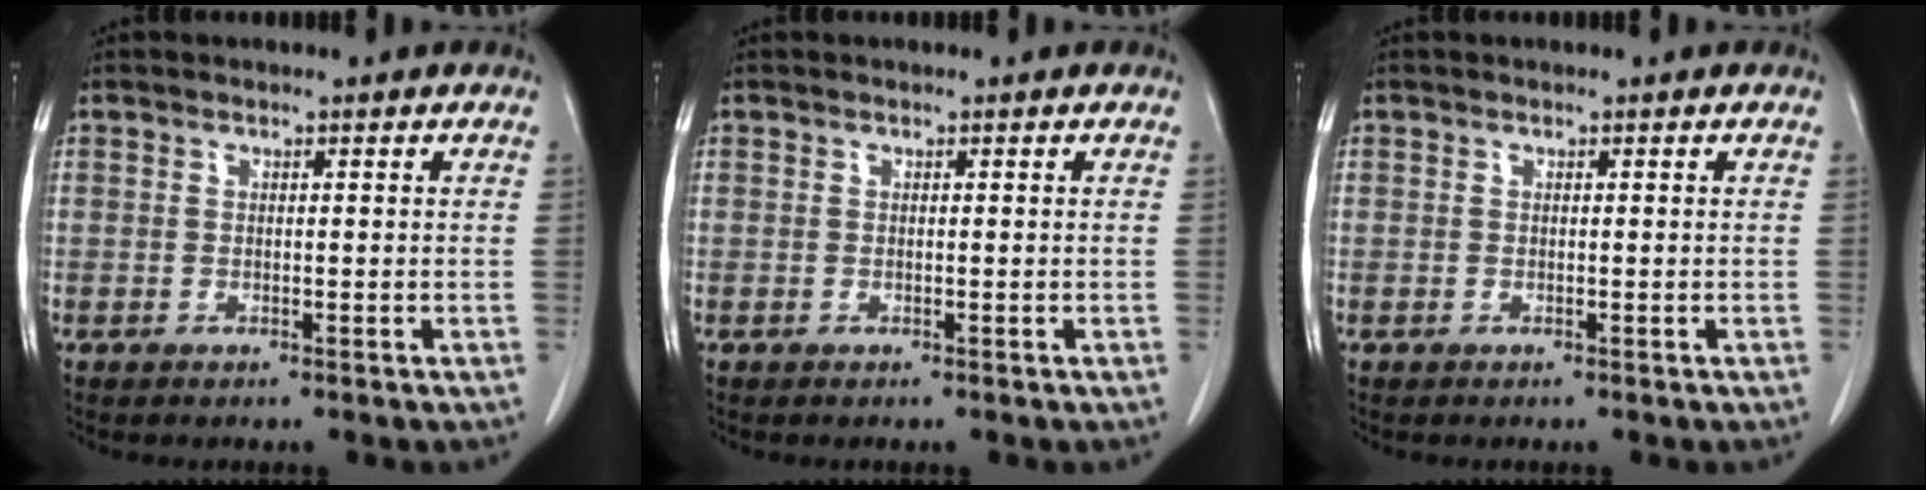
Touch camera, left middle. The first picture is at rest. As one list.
[{"total": 0.0}, {"total": 0.0}]